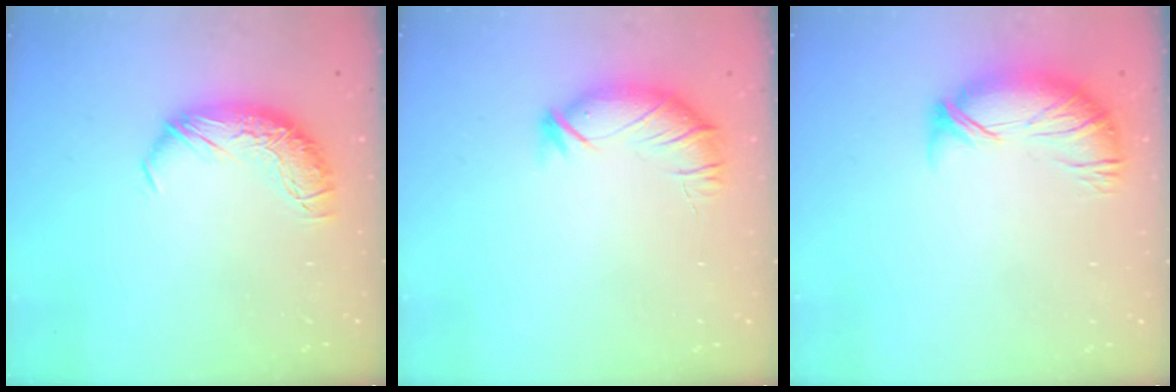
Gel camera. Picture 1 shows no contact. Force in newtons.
{"total": 3.0, "press": 2.4, "slide": 1.9}
{"total": 3.9, "press": 3.4, "slide": 2.0}